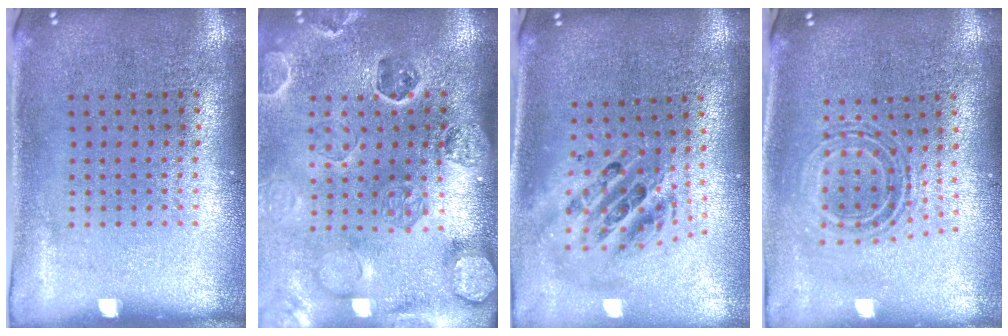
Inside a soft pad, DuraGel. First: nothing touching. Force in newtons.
{"total": 2.7, "press": 2.7, "slide": 0.3}
{"total": 2.2, "press": 1.7, "slide": 1.4}
{"total": 0.8, "press": 0.8, "slide": 0.1}